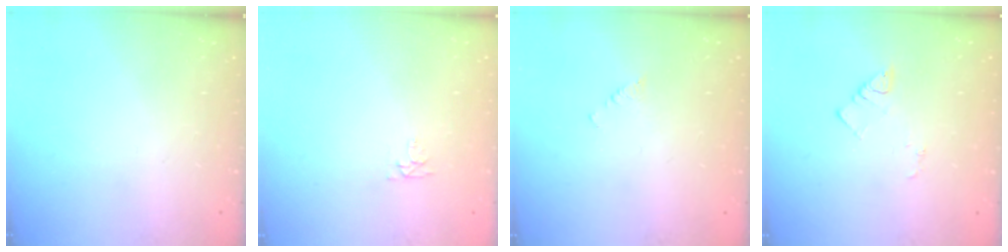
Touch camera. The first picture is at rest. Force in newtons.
{"total": 4.7, "press": 4.6, "slide": 0.5}
{"total": 2.4, "press": 2.4, "slide": 0.4}
{"total": 3.5, "press": 3.5, "slide": 0.4}